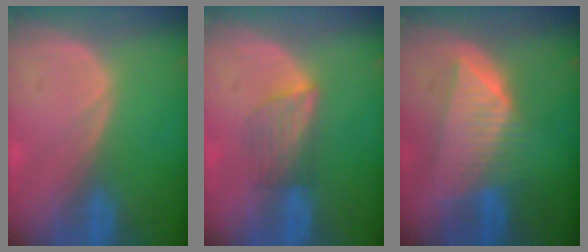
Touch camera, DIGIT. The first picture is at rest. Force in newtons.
{"total": 4.1, "press": 3.8, "slide": 1.3}
{"total": 7.6, "press": 7.0, "slide": 3.0}